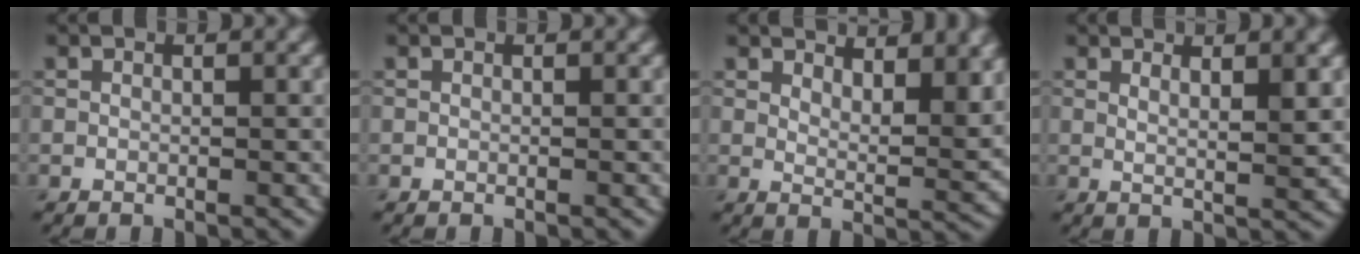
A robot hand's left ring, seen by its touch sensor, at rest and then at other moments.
{"total": 0.0}
{"total": 7.2, "force": [5.2, 2.3, 4.4], "torque": [-0.060, 0.003, 0.073]}
{"total": 3.7, "force": [1.9, 0.9, 3.1], "torque": [-0.030, -0.001, 0.027]}